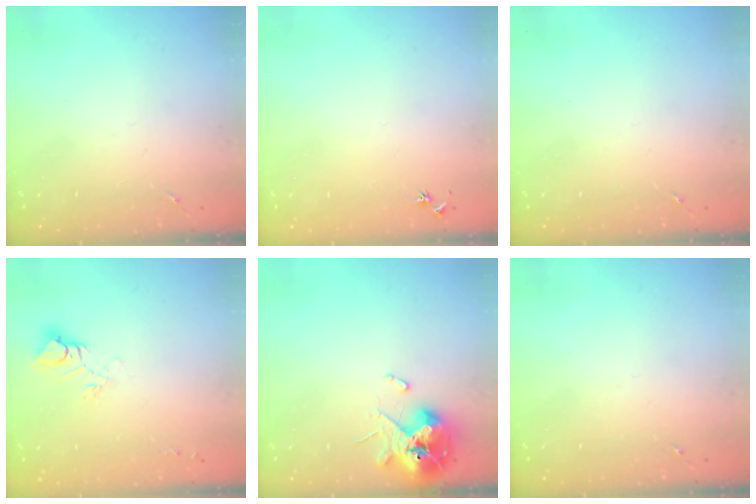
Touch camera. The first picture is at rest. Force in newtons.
{"total": 3.0, "press": 2.9, "slide": 0.3}
{"total": 0.0}
{"total": 7.4, "press": 7.4, "slide": 0.8}
{"total": 13.0, "press": 12.8, "slide": 1.8}
{"total": 0.0}